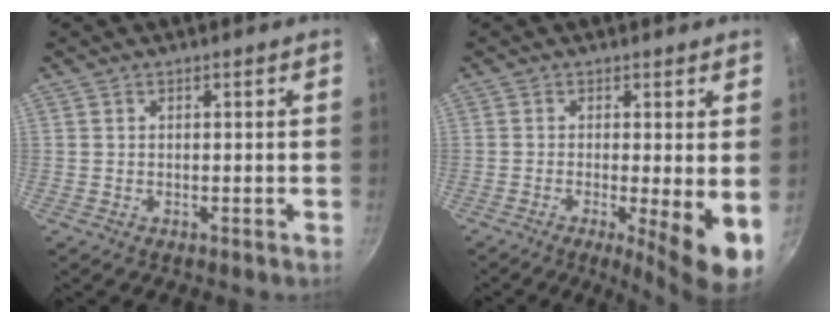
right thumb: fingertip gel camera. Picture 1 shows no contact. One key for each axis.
{"total": 8.4, "fx": -1.4, "fy": 1.4, "fz": 8.1, "tx": -0.111, "ty": -0.012, "tz": -0.018}